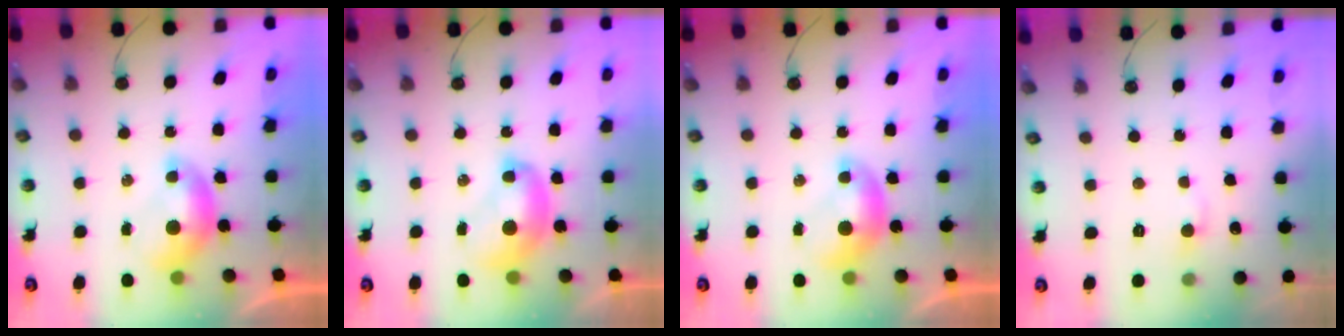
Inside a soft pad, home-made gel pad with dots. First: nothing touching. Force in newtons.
{"total": 2.4, "press": 2.4, "slide": 0.3}
{"total": 0.0}
{"total": 1.3, "press": 1.2, "slide": 0.4}